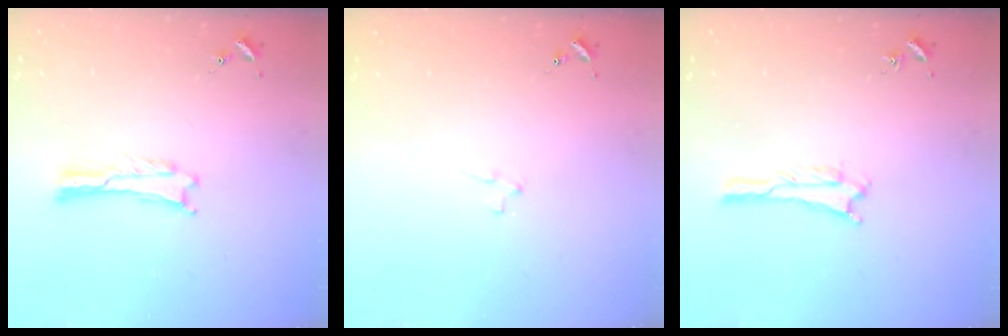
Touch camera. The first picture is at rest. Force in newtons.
{"total": 2.0, "press": 2.0, "slide": 0.2}
{"total": 0.6, "press": 0.6, "slide": 0.1}